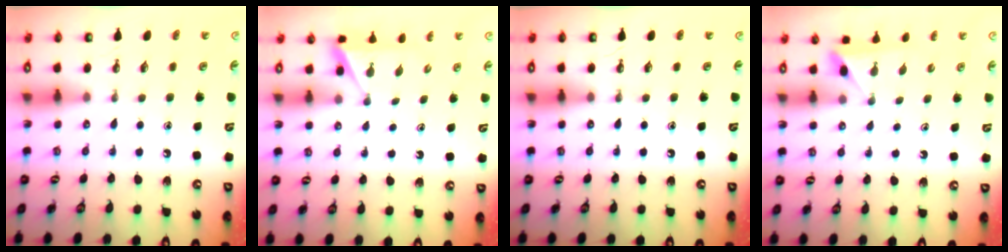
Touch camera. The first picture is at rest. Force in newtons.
{"total": 1.9, "press": 1.9, "slide": 0.2}
{"total": 0.0}
{"total": 2.1, "press": 2.1, "slide": 0.2}